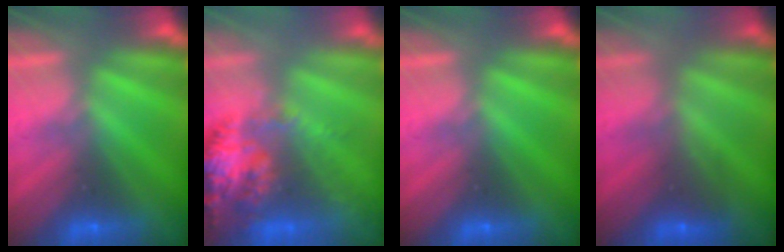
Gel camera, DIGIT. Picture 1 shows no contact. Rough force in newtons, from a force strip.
{"total": 8.0}
{"total": 0.0}
{"total": 2.1}